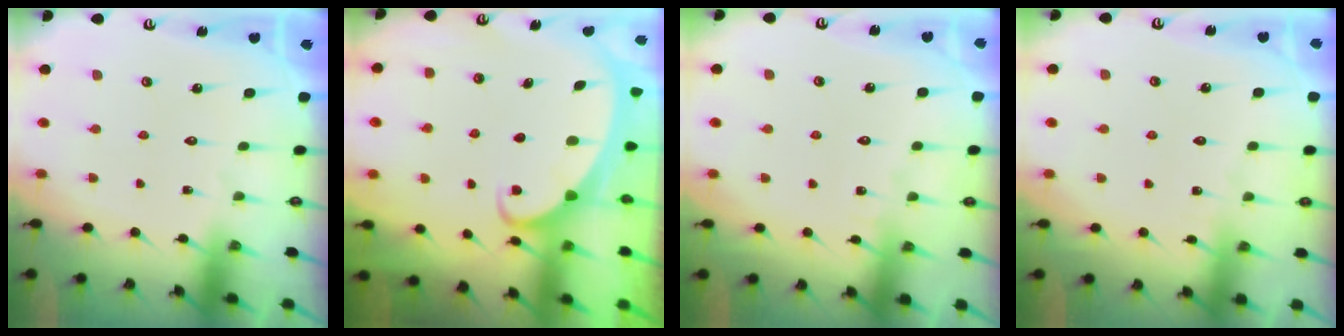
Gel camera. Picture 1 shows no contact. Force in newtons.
{"total": 2.0, "press": 2.0, "slide": 0.3}
{"total": 3.5, "press": 3.5, "slide": 0.5}
{"total": 3.0, "press": 2.9, "slide": 0.3}